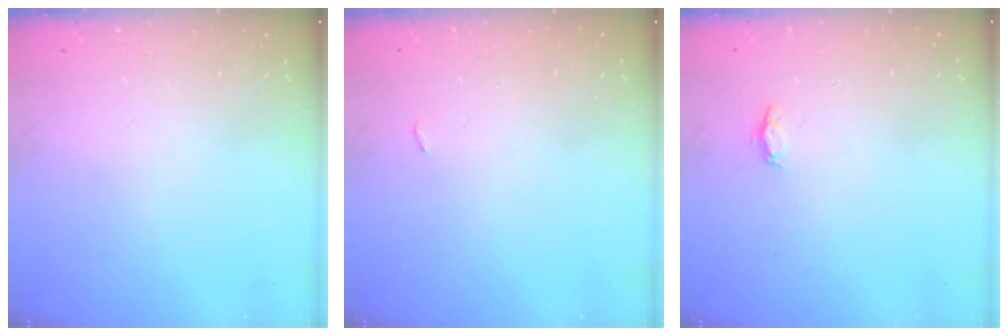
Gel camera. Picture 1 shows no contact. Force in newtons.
{"total": 2.7, "press": 2.3, "slide": 1.4}
{"total": 2.8, "press": 2.8, "slide": 0.4}